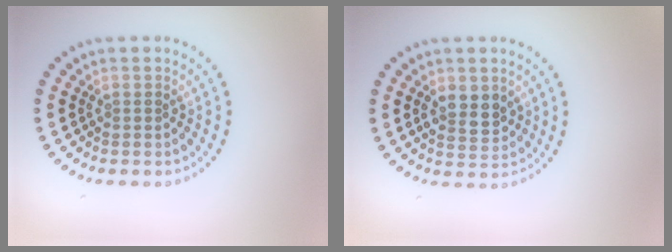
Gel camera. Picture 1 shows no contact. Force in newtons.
{"total": 2.9, "press": 2.8, "slide": 0.5}